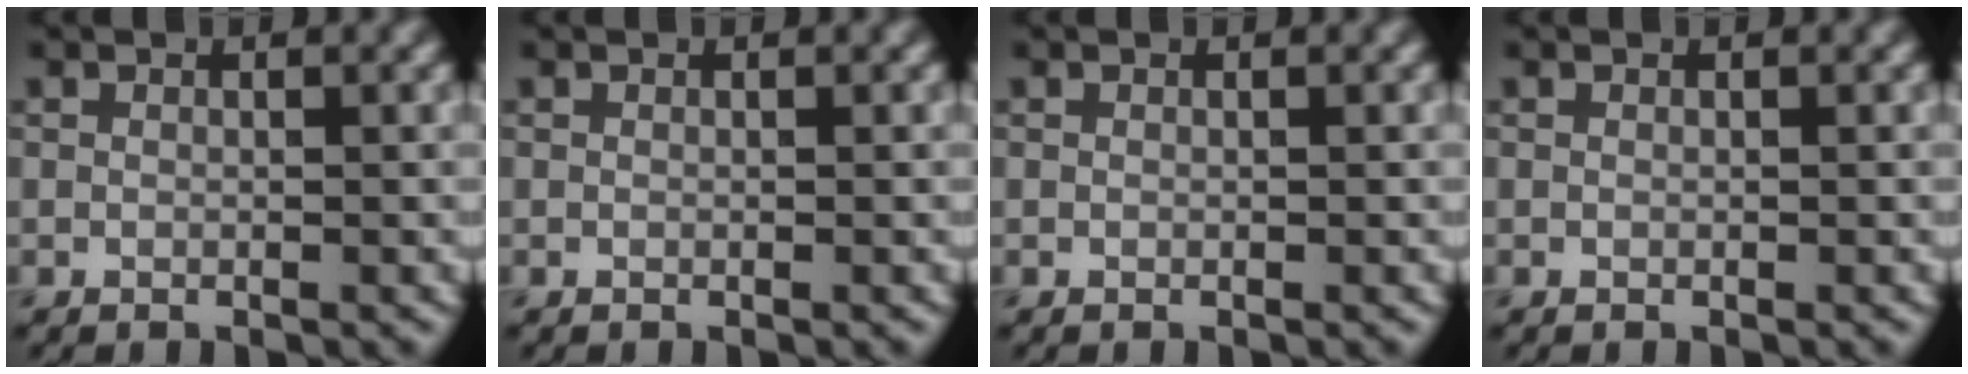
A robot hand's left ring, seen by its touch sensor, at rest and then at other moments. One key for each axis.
{"total": 0.0}
{"total": 0.0}
{"total": 0.0}